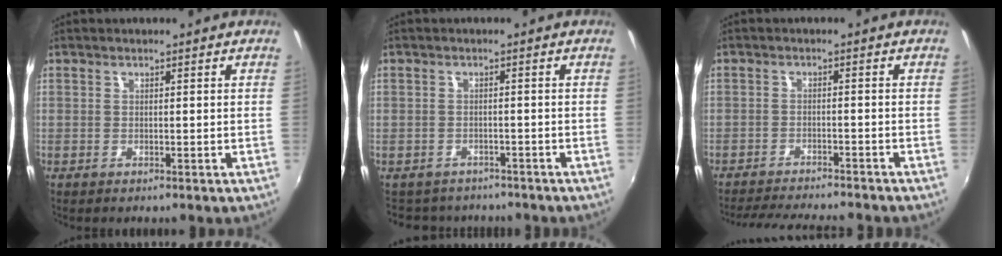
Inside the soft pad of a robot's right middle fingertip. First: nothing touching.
{"total": 5.5, "force": [-3.9, 3.8, 0.3], "torque": [-0.007, 0.023, -0.061]}
{"total": 11.7, "force": [-10.7, 1.4, 4.5], "torque": [-0.101, -0.015, -0.159]}